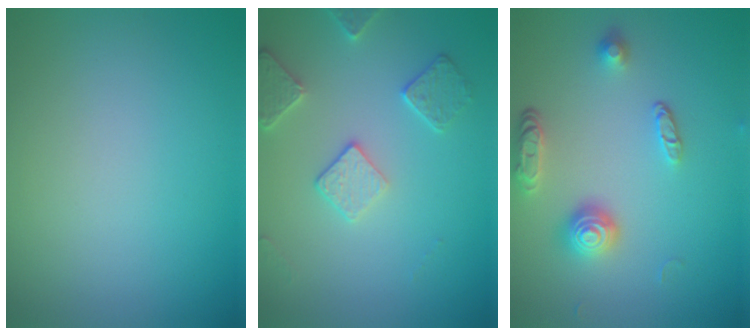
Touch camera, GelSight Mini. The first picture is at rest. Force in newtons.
{"total": 2.8, "press": 2.7, "slide": 0.6}
{"total": 3.7, "press": 2.9, "slide": 2.2}